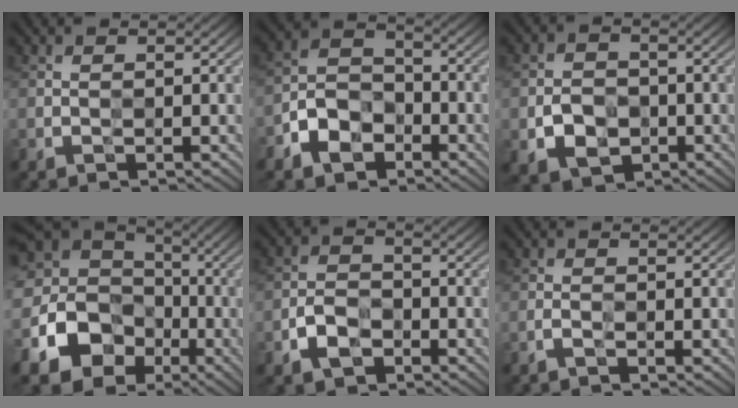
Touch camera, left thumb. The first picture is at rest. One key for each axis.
{"total": 7.4, "fx": -4.1, "fy": 4.7, "fz": 3.9, "tx": -0.086, "ty": 0.001, "tz": -0.093}
{"total": 5.0, "fx": -1.8, "fy": 3.8, "fz": 2.8, "tx": -0.056, "ty": -0.008, "tz": -0.033}
{"total": 19.2, "fx": -4.5, "fy": 16.7, "fz": 8.3, "tx": -0.225, "ty": -0.024, "tz": -0.093}
{"total": 4.5, "fx": -2.5, "fy": 2.8, "fz": 2.5, "tx": -0.049, "ty": 0.001, "tz": -0.055}
{"total": 0.9, "fx": -0.7, "fy": 0.1, "fz": 0.6, "tx": -0.013, "ty": 0.004, "tz": -0.015}